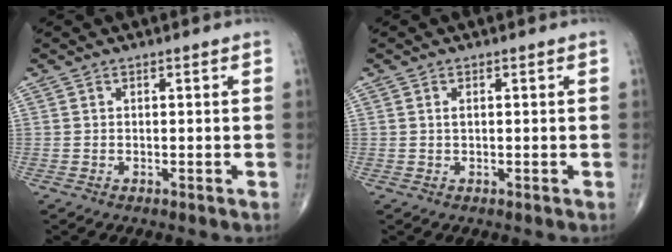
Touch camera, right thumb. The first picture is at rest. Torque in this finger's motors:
{"motor_torque": [-0.49, -0.21, -0.07, -0.08, 0.03]}